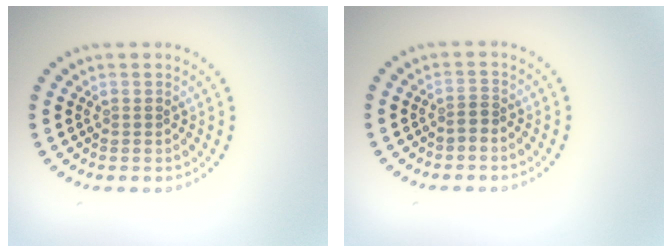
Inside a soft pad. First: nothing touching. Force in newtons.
{"total": 0.6, "press": 0.4, "slide": 0.5}